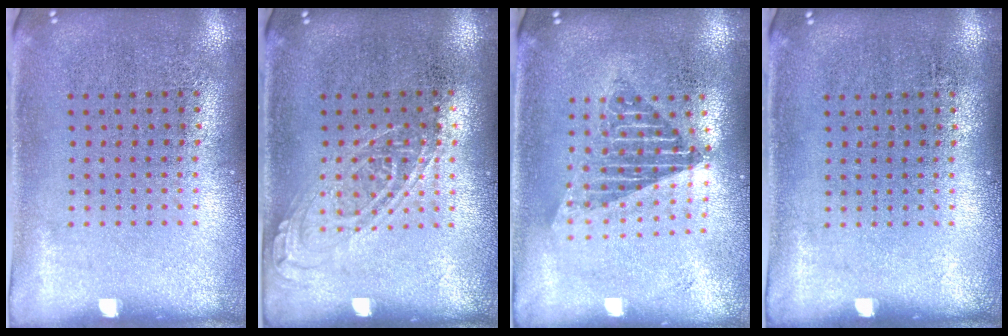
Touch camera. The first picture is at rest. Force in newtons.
{"total": 1.2, "press": 1.1, "slide": 0.4}
{"total": 1.7, "press": 1.4, "slide": 1.0}
{"total": 0.0}